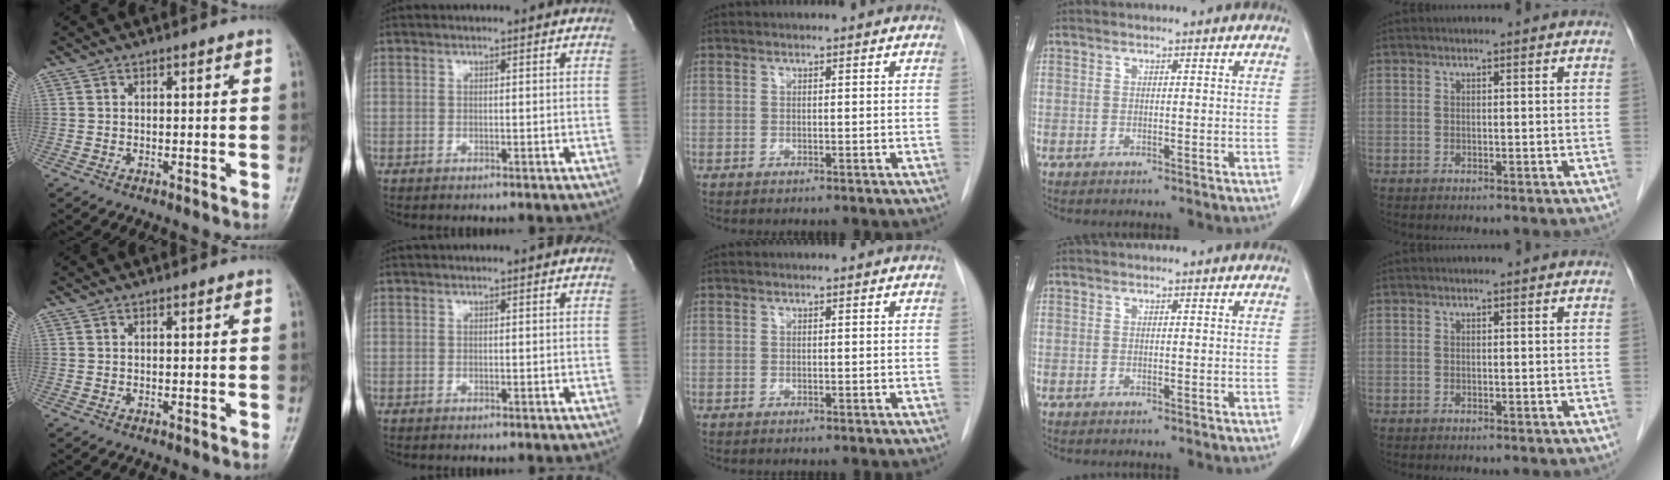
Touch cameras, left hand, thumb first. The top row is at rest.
{}